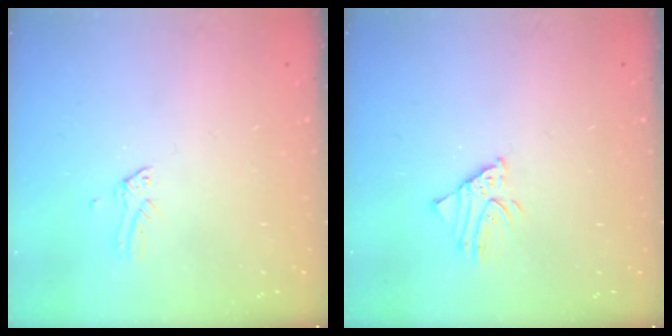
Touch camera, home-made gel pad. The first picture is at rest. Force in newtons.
{"total": 2.5, "press": 2.5, "slide": 0.2}